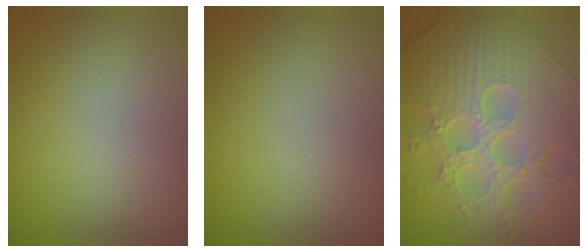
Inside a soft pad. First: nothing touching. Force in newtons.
{"total": 0.0}
{"total": 9.4, "press": 7.1, "slide": 6.3}